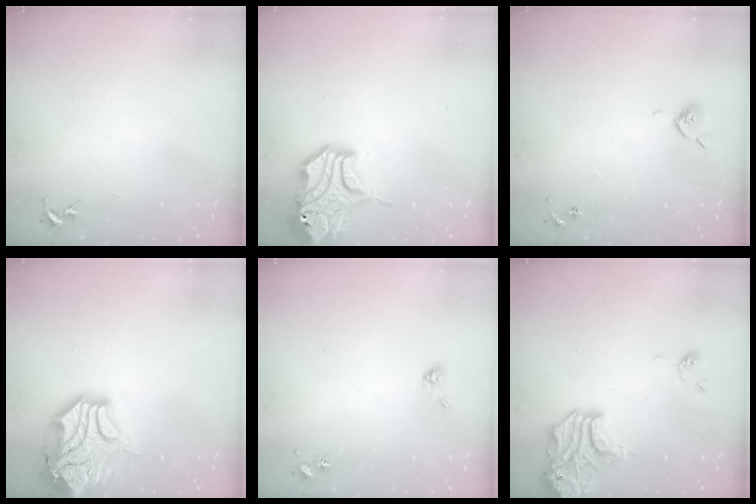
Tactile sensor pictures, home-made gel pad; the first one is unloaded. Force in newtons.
{"total": 16.6, "press": 16.5, "slide": 2.1}
{"total": 4.4, "press": 4.3, "slide": 0.8}
{"total": 17.6, "press": 17.4, "slide": 2.6}
{"total": 5.0, "press": 4.6, "slide": 1.7}
{"total": 16.4, "press": 16.1, "slide": 3.1}